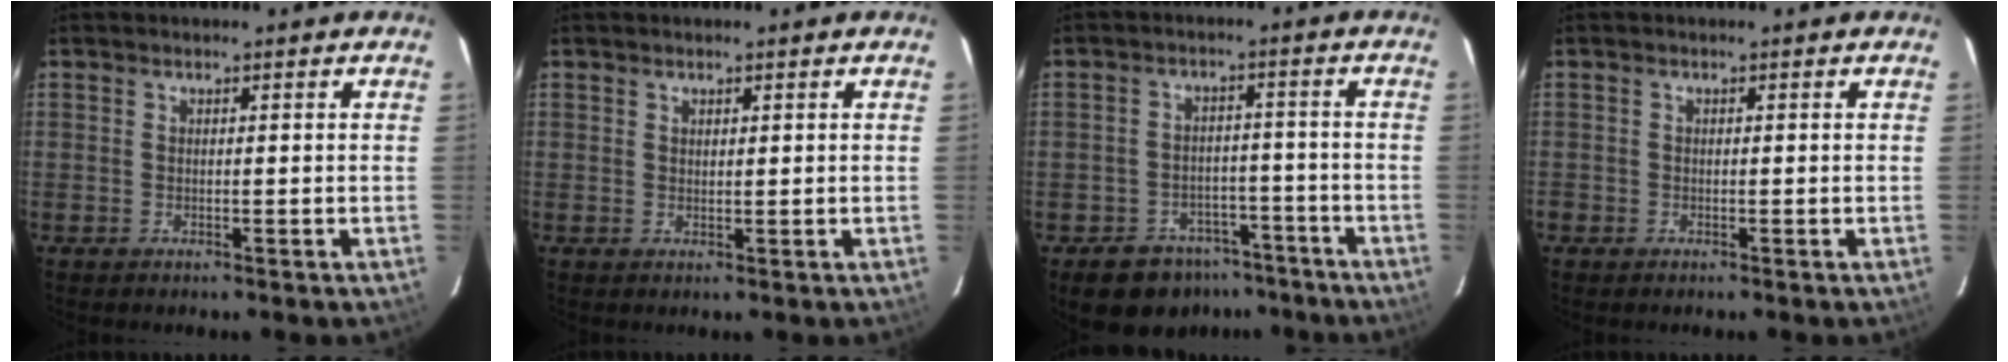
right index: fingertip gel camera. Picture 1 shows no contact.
{"total": 0.9, "force": [0.7, 0.4, 0.3], "torque": [-0.003, 0.001, 0.014]}
{"total": 10.2, "force": [-7.0, 6.9, 2.8], "torque": [-0.063, 0.029, -0.081]}
{"total": 0.9, "force": [-0.6, 0.8, 0.0], "torque": [-0.001, 0.002, -0.011]}